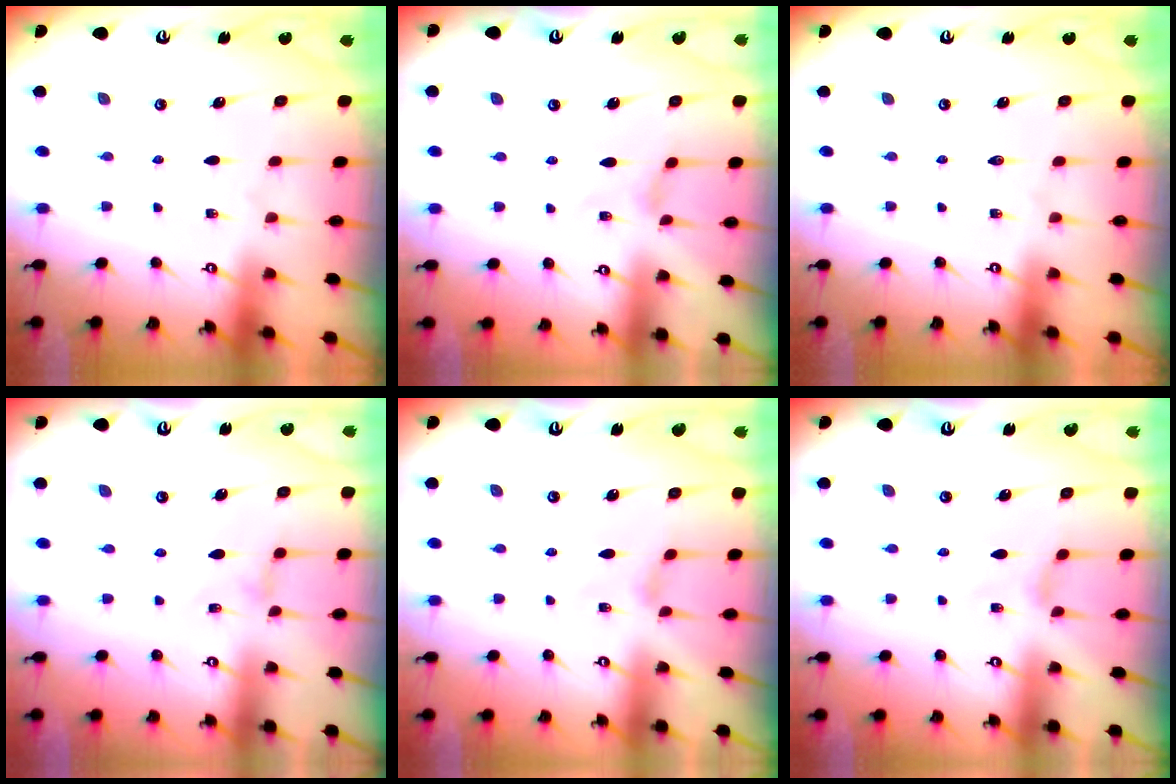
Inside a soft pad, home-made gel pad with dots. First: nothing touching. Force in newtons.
{"total": 0.6, "press": 0.6, "slide": 0.2}
{"total": 0.0}
{"total": 0.9, "press": 0.8, "slide": 0.4}
{"total": 1.0, "press": 0.9, "slide": 0.4}
{"total": 0.7, "press": 0.6, "slide": 0.3}